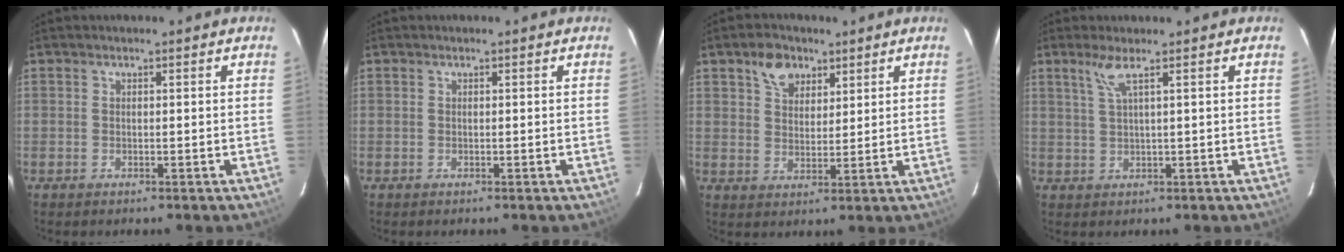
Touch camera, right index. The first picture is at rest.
{"total": 0.0}
{"total": 6.1, "force": [3.6, 4.1, 2.8], "torque": [-0.041, 0.014, 0.066]}
{"total": 2.9, "force": [1.6, -0.6, 2.4], "torque": [-0.048, -0.002, 0.037]}